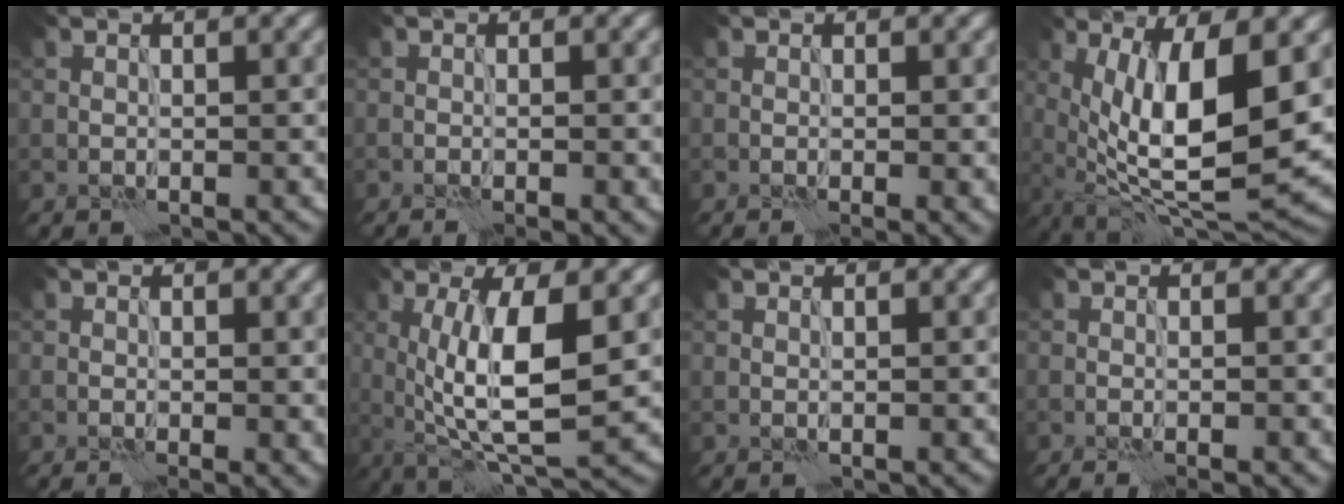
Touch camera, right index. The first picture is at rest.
{"total": 1.2, "force": [-0.6, -0.1, 1.0], "torque": [-0.015, -0.004, -0.009]}
{"total": 0.9, "force": [0.0, 0.0, 0.9], "torque": [-0.012, -0.003, -0.002]}
{"total": 11.8, "force": [0.3, 3.6, 11.3], "torque": [-0.181, -0.014, 0.005]}
{"total": 1.3, "force": [-0.1, 0.1, 1.3], "torque": [-0.016, -0.004, -0.001]}
{"total": 8.7, "force": [0.5, 2.5, 8.3], "torque": [-0.137, -0.009, 0.011]}
{"total": 0.0}
{"total": 1.0, "force": [-0.5, -0.1, 0.8], "torque": [-0.012, -0.003, -0.010]}